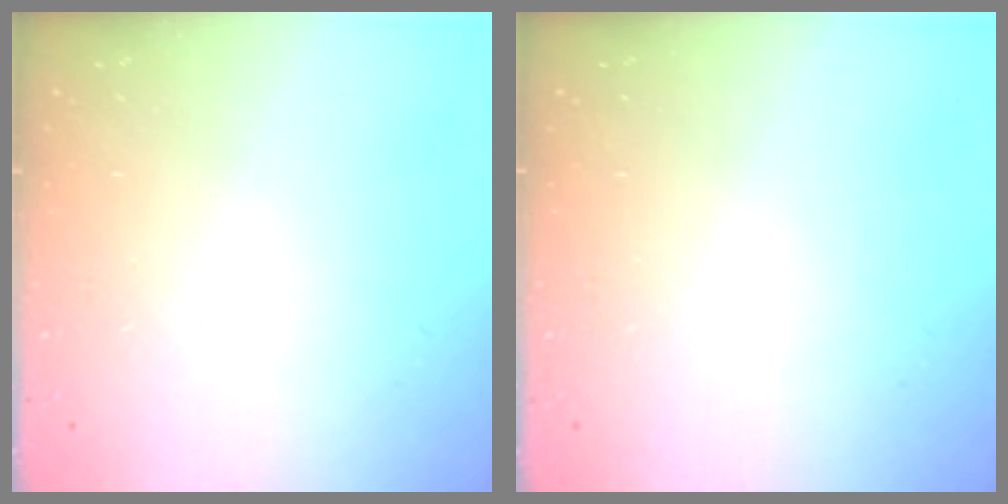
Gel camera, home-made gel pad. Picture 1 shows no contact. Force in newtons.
{"total": 0.0}